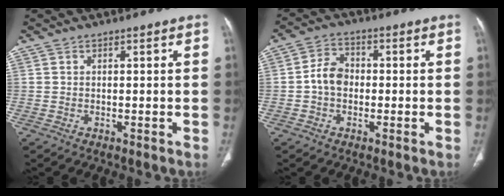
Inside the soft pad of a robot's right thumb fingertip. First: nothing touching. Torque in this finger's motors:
{"motor_torque": [0.37, 0.56, 0.50, -0.06, 0.01]}